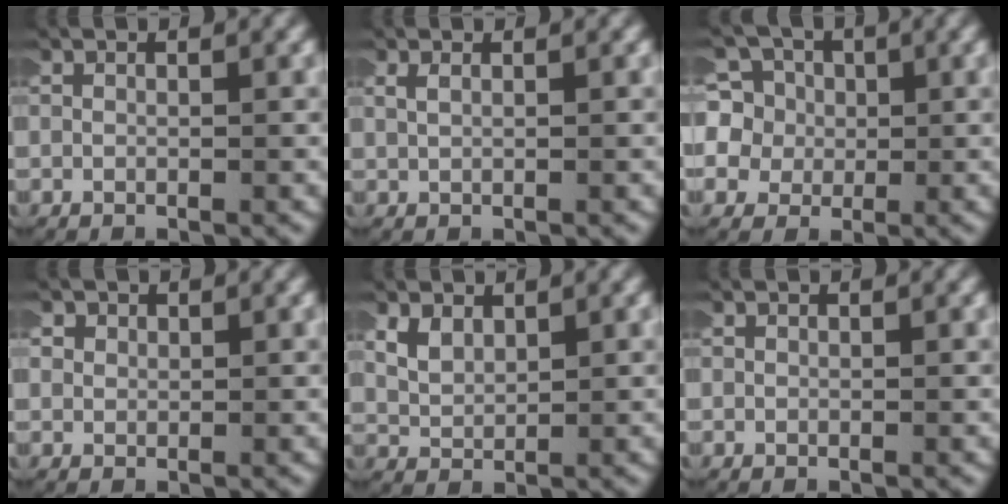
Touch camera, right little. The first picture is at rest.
{"total": 1.0, "force": [0.7, 0.2, 0.7], "torque": [-0.016, 0.000, 0.016]}
{"total": 9.6, "force": [-1.0, 9.1, 2.9], "torque": [-0.120, -0.032, -0.027]}
{"total": 1.5, "force": [0.3, 1.5, 0.3], "torque": [-0.018, 0.000, 0.000]}
{"total": 2.0, "force": [1.1, 1.1, 1.2], "torque": [-0.036, -0.007, 0.031]}
{"total": 0.0}